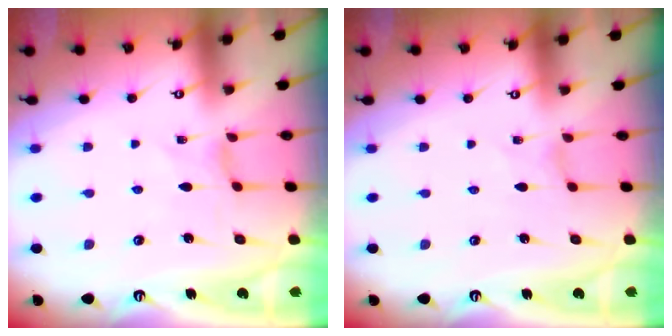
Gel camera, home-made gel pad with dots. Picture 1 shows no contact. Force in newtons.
{"total": 0.0}